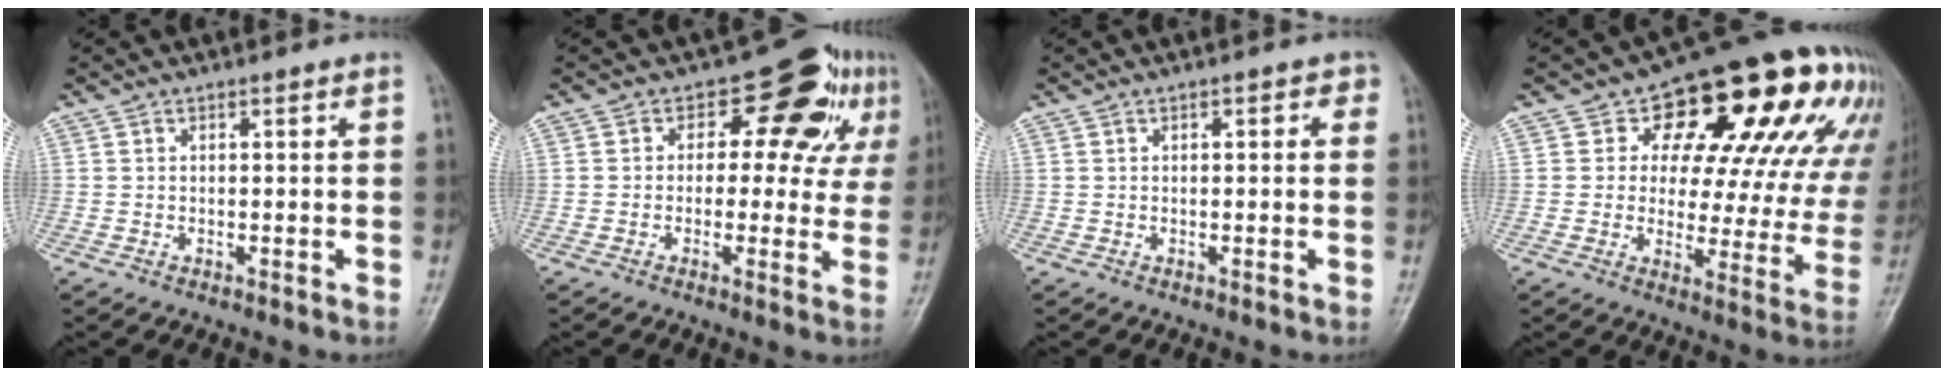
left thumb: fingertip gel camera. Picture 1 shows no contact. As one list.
[{"total": 11.5, "force": [3.8, 7.7, 7.6], "torque": [-0.034, 0.009, 0.039]}, {"total": 2.0, "force": [0.6, 1.2, 1.5], "torque": [-0.006, 0.003, 0.002]}, {"total": 25.0, "force": [11.9, 13.4, 17.5], "torque": [-0.189, 0.001, 0.152]}]